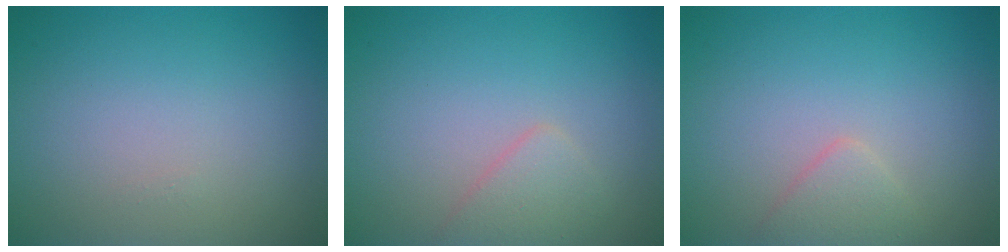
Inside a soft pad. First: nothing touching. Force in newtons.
{"total": 1.8, "press": 1.8, "slide": 0.1}
{"total": 1.7, "press": 1.6, "slide": 0.1}